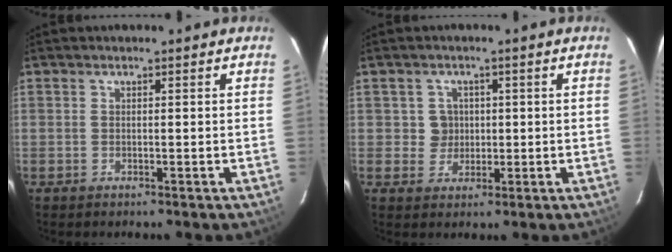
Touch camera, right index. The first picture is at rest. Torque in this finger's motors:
{"motor_torque": [0.37, 0.02, 0.02, 0.00]}